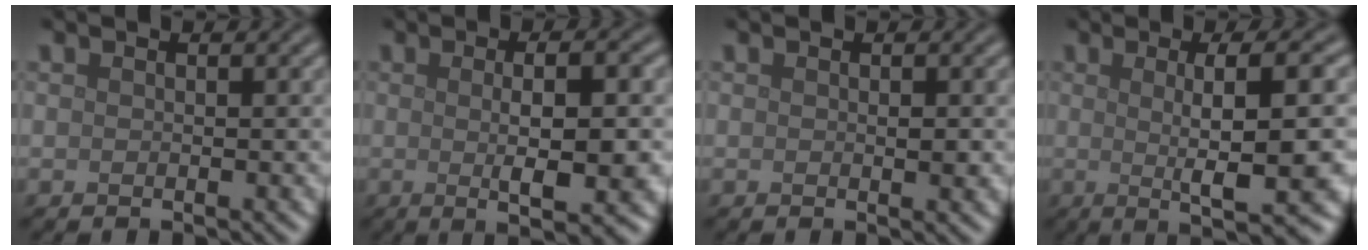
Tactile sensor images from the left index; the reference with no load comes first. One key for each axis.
{"total": 6.3, "fx": -0.2, "fy": 1.5, "fz": 6.1, "tx": -0.085, "ty": -0.001, "tz": 0.001}
{"total": 0.8, "fx": 0.0, "fy": 0.3, "fz": 0.7, "tx": -0.011, "ty": -0.002, "tz": 0.001}
{"total": 8.8, "fx": 0.1, "fy": 1.8, "fz": 8.6, "tx": -0.116, "ty": 0.009, "tz": 0.001}